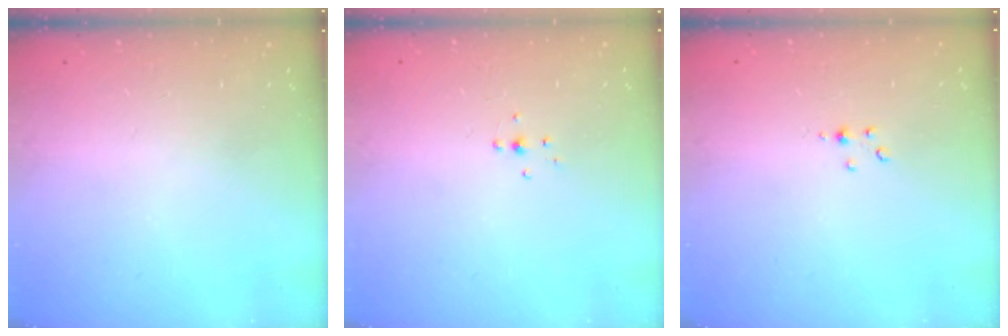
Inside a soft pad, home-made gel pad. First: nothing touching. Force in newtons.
{"total": 3.8, "press": 3.7, "slide": 0.8}
{"total": 2.5, "press": 2.5, "slide": 0.3}